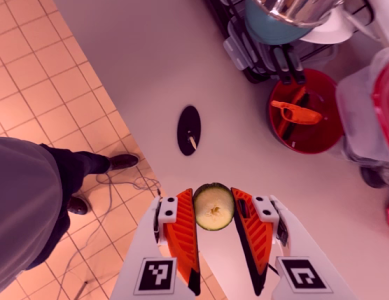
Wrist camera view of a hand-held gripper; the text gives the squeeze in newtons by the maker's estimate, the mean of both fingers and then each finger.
{"total": 6.6, "left": 6.2, "right": 7.0}